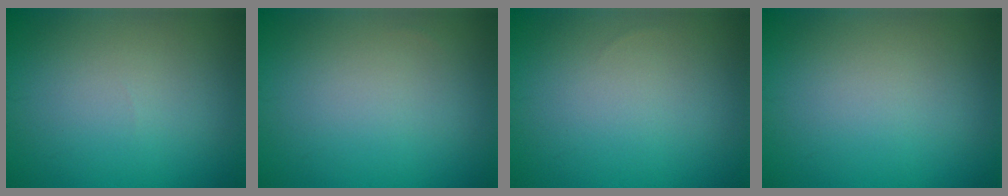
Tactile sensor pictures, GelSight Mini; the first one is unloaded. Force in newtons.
{"total": 0.0}
{"total": 0.0}
{"total": 0.0}